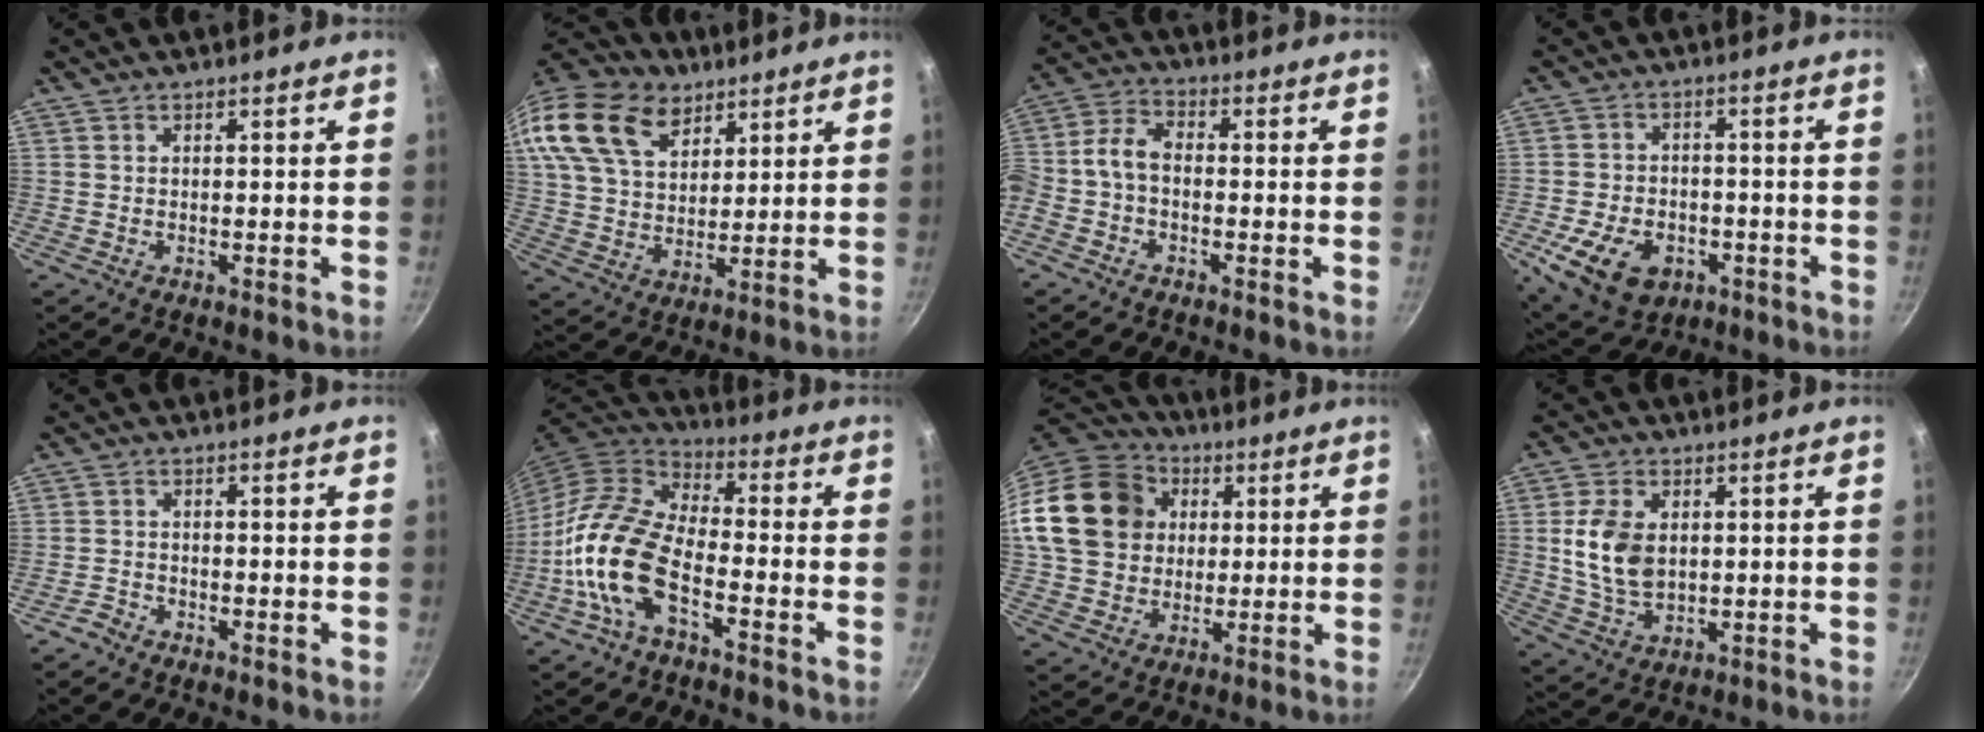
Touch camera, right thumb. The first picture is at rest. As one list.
[{"total": 21.1, "force": [12.4, 13.1, 10.8], "torque": [-0.209, -0.013, 0.229]}, {"total": 6.8, "force": [-1.9, 4.3, 4.9], "torque": [-0.109, 0.038, -0.051]}, {"total": 13.0, "force": [-5.0, 8.9, 8.0], "torque": [-0.133, 0.015, -0.071]}, {"total": 1.9, "force": [-1.7, 0.7, 0.4], "torque": [-0.014, 0.014, -0.036]}, {"total": 15.1, "force": [-5.6, 7.3, 12.0], "torque": [-0.231, 0.040, -0.124]}, {"total": 21.0, "force": [3.8, 17.3, 11.2], "torque": [-0.197, 0.031, 0.067]}, {"total": 10.0, "force": [1.4, 6.7, 7.4], "torque": [-0.131, -0.011, 0.031]}]